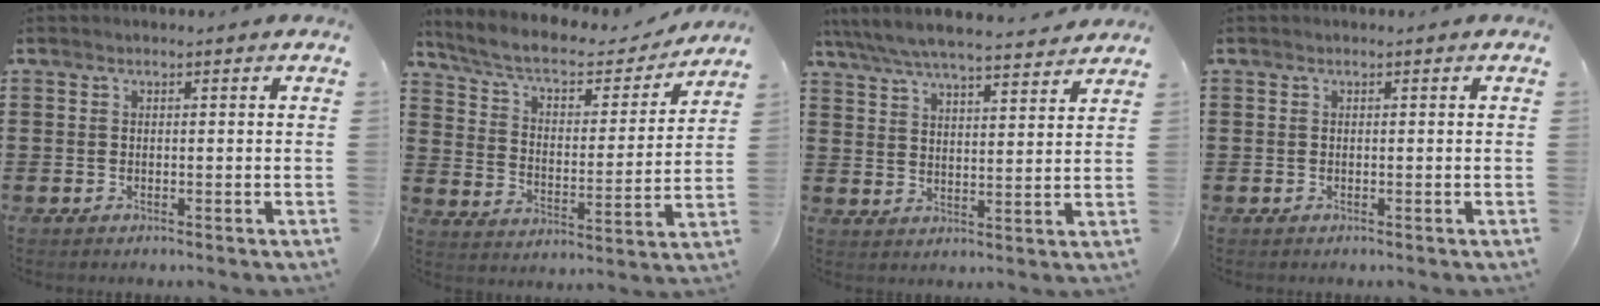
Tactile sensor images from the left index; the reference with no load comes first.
{"total": 6.0, "force": [4.8, 1.8, 3.1], "torque": [-0.082, -0.030, 0.077]}
{"total": 6.3, "force": [5.8, 0.4, 2.3], "torque": [-0.068, -0.032, 0.100]}
{"total": 0.0}